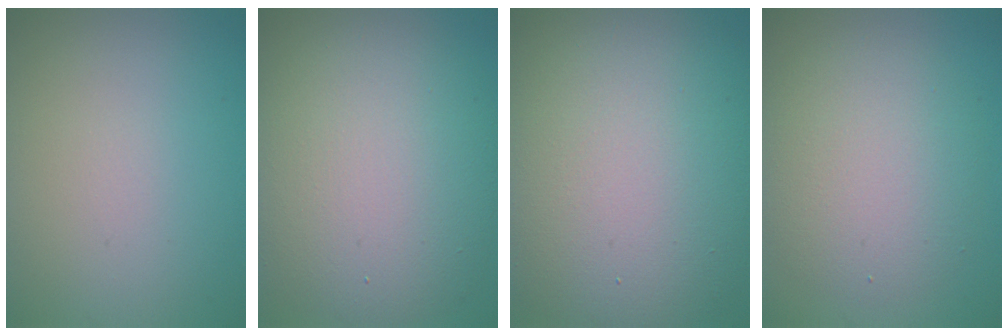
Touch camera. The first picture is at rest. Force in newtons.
{"total": 11.6, "press": 11.6, "slide": 0.7}
{"total": 15.8, "press": 15.8, "slide": 0.6}
{"total": 5.5, "press": 5.5, "slide": 0.5}